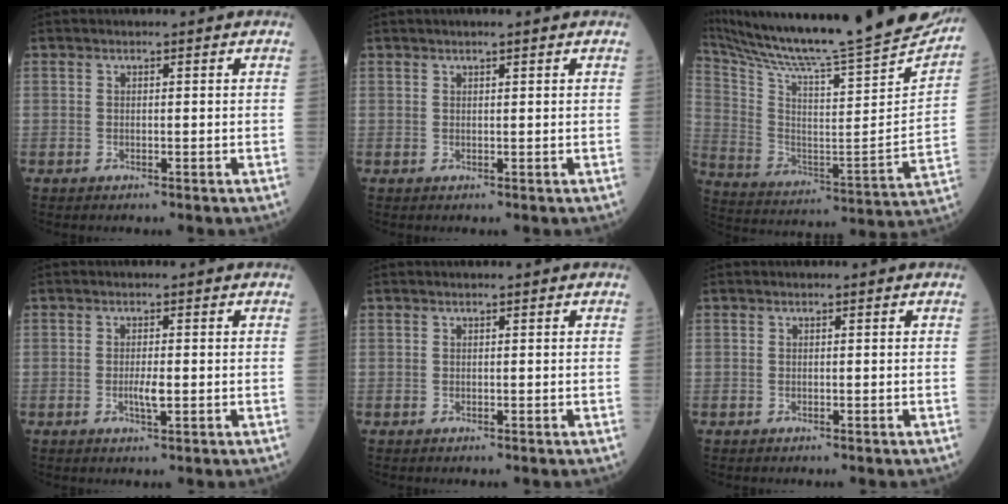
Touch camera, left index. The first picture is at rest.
{"total": 1.6, "force": [1.2, 0.0, 1.0], "torque": [-0.016, 0.013, 0.021]}
{"total": 32.9, "force": [29.7, 2.1, 13.9], "torque": [-0.257, -0.104, 0.421]}
{"total": 2.2, "force": [-0.4, 0.3, 2.2], "torque": [-0.046, -0.002, -0.005]}
{"total": 0.0}
{"total": 0.0}